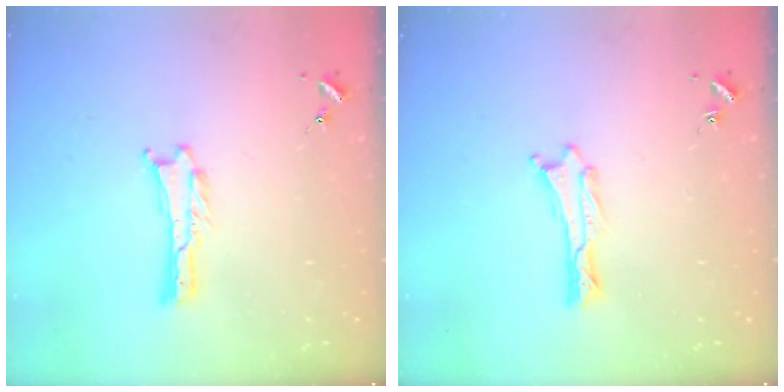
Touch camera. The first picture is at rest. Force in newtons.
{"total": 0.0}